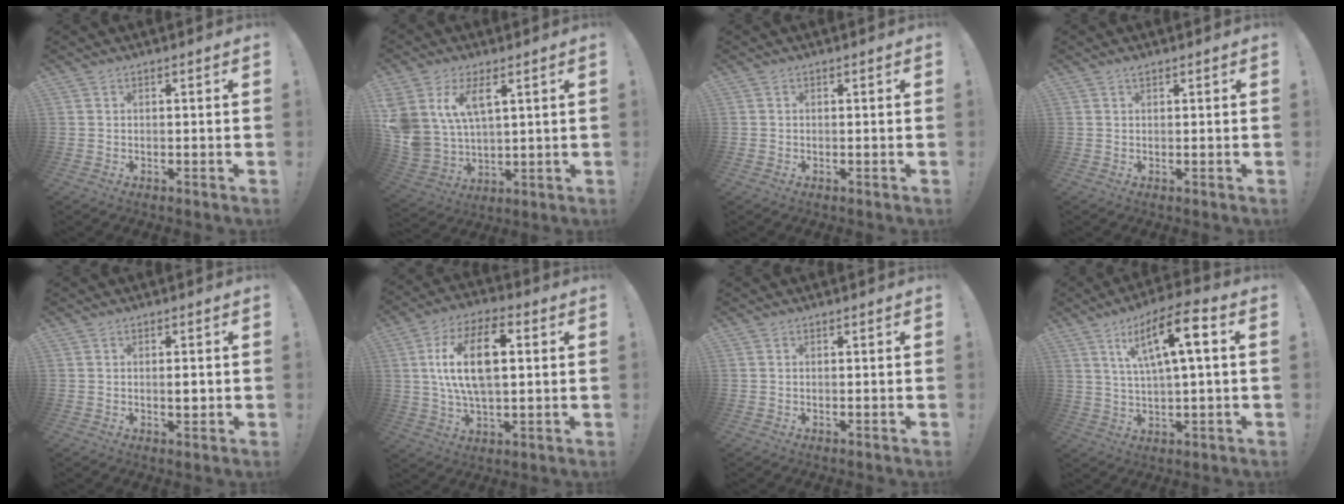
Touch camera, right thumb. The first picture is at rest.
{"total": 11.8, "force": [6.0, 7.1, 7.3], "torque": [-0.153, -0.027, 0.118]}
{"total": 0.6, "force": [-0.4, 0.4, -0.1], "torque": [-0.005, 0.004, -0.005]}
{"total": 0.6, "force": [0.5, 0.1, -0.3], "torque": [0.007, 0.001, 0.009]}
{"total": 1.9, "force": [-0.2, 0.8, 1.7], "torque": [-0.010, -0.007, -0.009]}
{"total": 16.1, "force": [3.1, 8.4, 13.4], "torque": [-0.245, 0.008, 0.050]}
{"total": 0.0}
{"total": 13.5, "force": [4.5, 2.8, 12.4], "torque": [-0.217, 0.000, 0.066]}